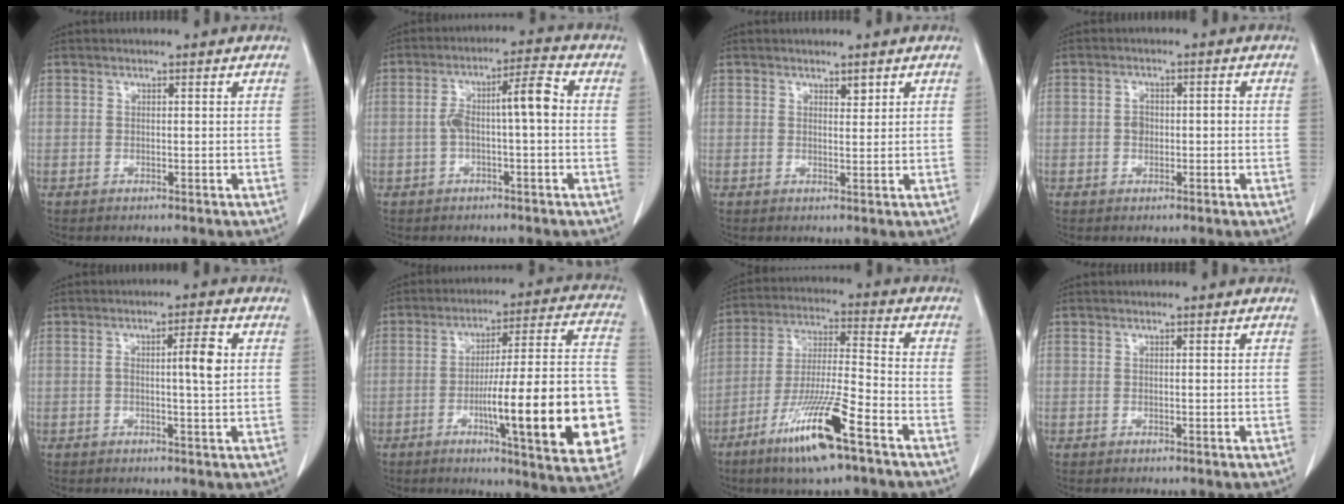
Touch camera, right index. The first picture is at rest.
{"total": 7.1, "force": [-0.2, 1.1, 7.0], "torque": [-0.125, 0.029, -0.004]}
{"total": 1.2, "force": [0.9, 0.4, 0.7], "torque": [-0.010, -0.004, 0.014]}
{"total": 2.5, "force": [-0.3, 1.7, 1.7], "torque": [-0.030, 0.011, -0.005]}
{"total": 4.5, "force": [0.4, 0.3, 4.5], "torque": [-0.074, 0.004, 0.003]}
{"total": 24.1, "force": [-6.3, 2.3, 23.1], "torque": [-0.243, 0.011, -0.082]}
{"total": 14.0, "force": [-8.1, 0.9, 11.5], "torque": [-0.224, -0.028, -0.149]}
{"total": 0.0}